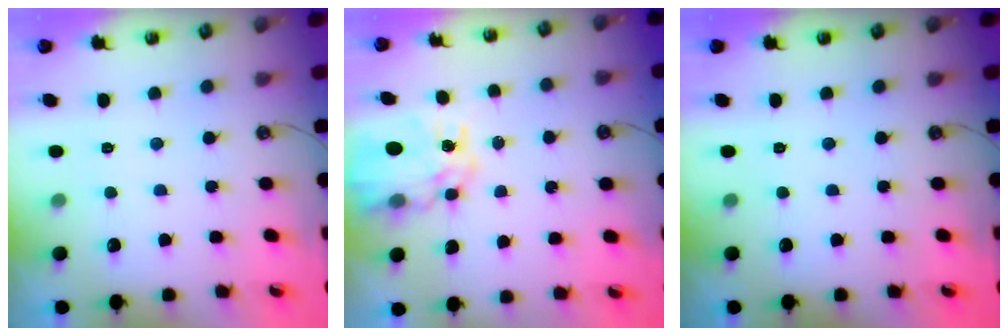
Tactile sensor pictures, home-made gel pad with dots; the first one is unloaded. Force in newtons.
{"total": 10.3, "press": 10.3, "slide": 1.0}
{"total": 0.0}